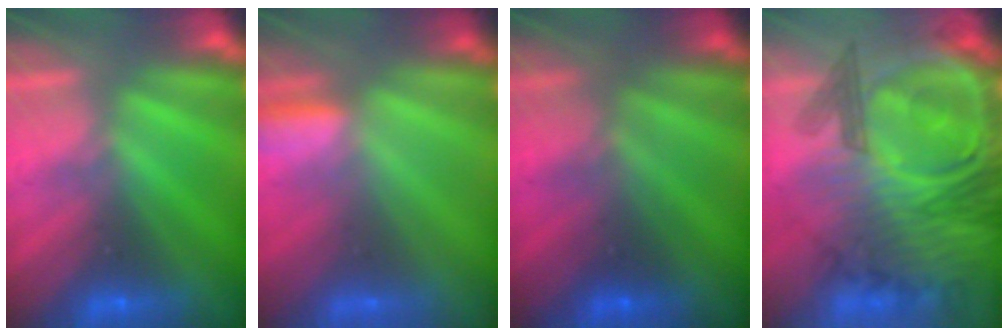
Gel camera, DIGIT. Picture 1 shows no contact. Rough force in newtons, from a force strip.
{"total": 2.9}
{"total": 1.9}
{"total": 7.7}